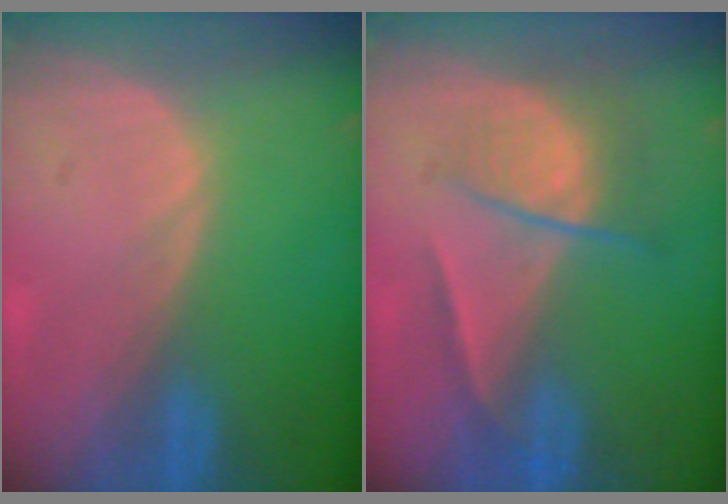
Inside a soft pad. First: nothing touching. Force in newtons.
{"total": 6.7, "press": 5.8, "slide": 3.5}